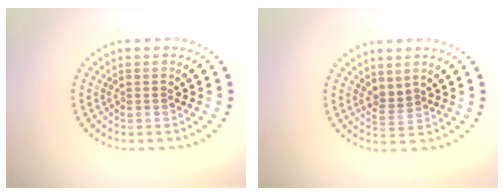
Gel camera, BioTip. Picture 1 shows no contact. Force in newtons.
{"total": 1.4, "press": 0.9, "slide": 1.1}